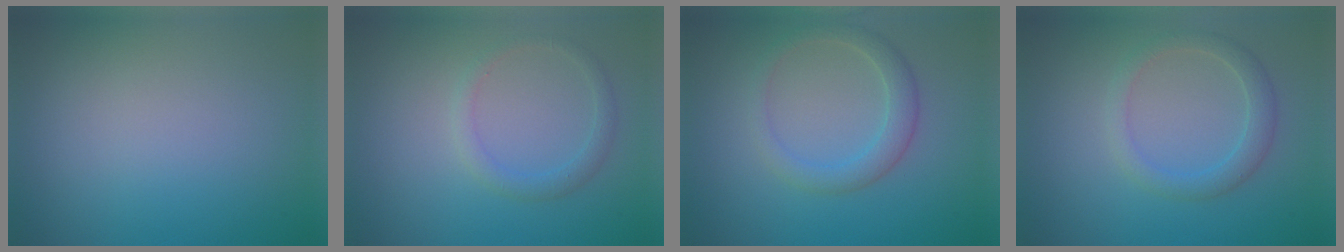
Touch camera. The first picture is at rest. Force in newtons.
{"total": 1.5, "press": 1.5, "slide": 0.1}
{"total": 2.5, "press": 2.5, "slide": 0.0}
{"total": 2.3, "press": 2.3, "slide": 0.1}